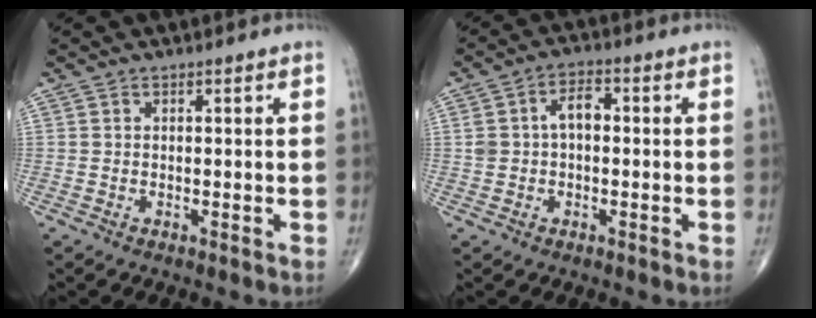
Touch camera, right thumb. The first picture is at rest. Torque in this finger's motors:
{"motor_torque": [0.08, -0.01, 0.56, -0.06, 0.00]}